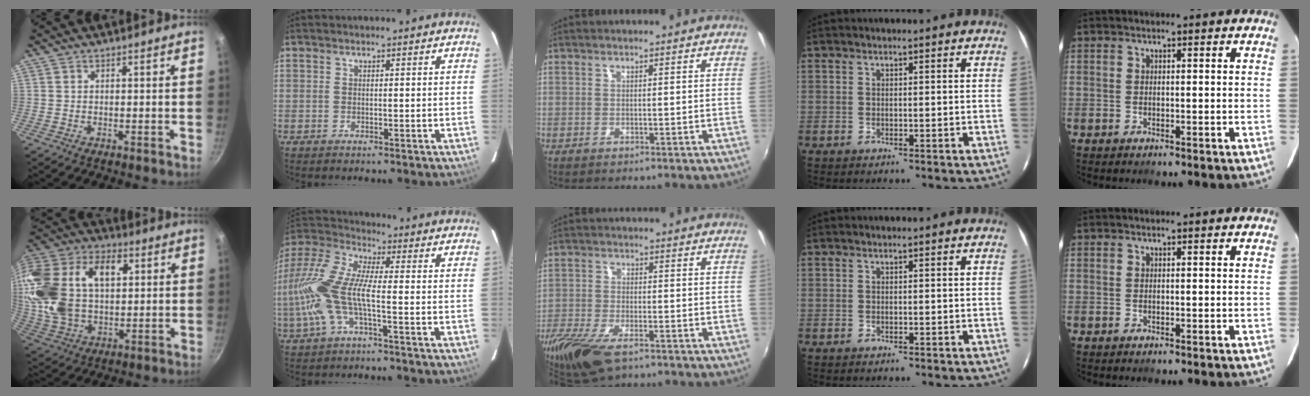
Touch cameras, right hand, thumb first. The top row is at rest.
{"thumb": {"total": 25.2, "force": [5.0, 16.3, 18.6], "torque": [-0.366, 0.019, 0.089]}, "index": {"total": 14.0, "force": [-2.6, 3.7, 13.2], "torque": [-0.276, 0.000, -0.055]}, "middle": {"total": 15.2, "force": [-10.1, 6.1, 9.6], "torque": [-0.228, -0.057, -0.186]}}